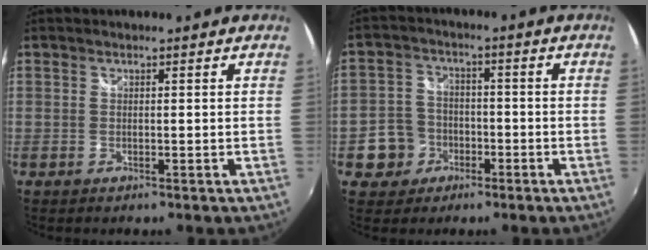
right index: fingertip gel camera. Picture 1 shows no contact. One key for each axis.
{"total": 7.2, "fx": -2.8, "fy": 6.4, "fz": 1.5, "tx": -0.050, "ty": 0.023, "tz": -0.042}